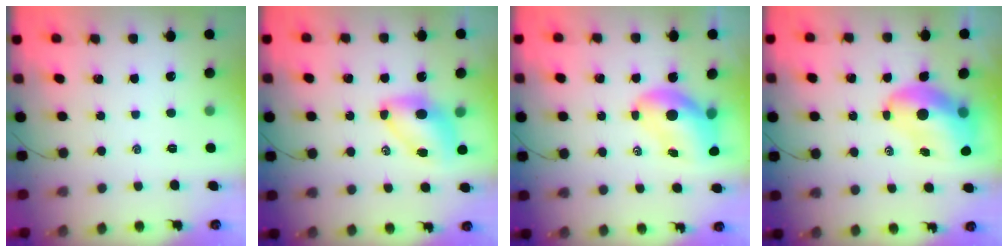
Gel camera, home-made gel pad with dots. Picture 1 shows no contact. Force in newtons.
{"total": 7.2, "press": 7.1, "slide": 0.9}
{"total": 8.1, "press": 7.9, "slide": 2.0}
{"total": 9.4, "press": 9.1, "slide": 2.6}